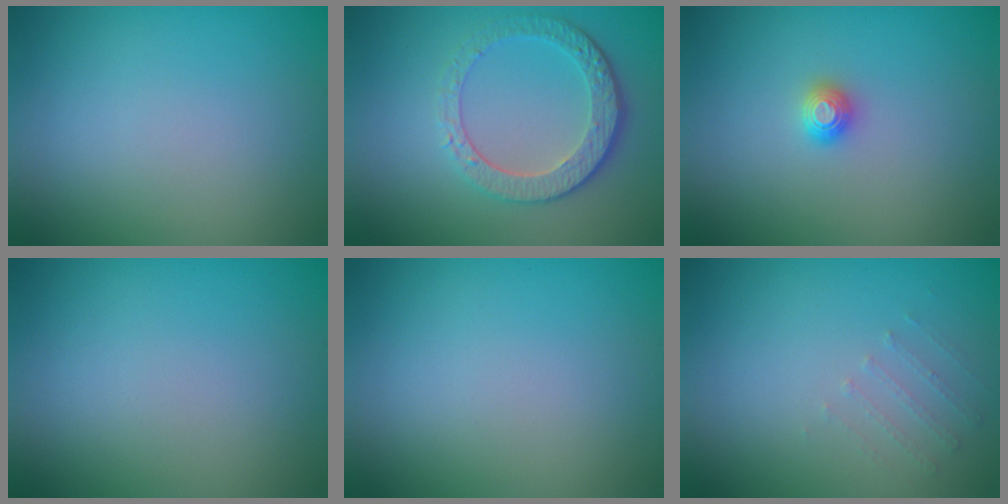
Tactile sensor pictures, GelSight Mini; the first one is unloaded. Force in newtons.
{"total": 4.5, "press": 3.2, "slide": 3.1}
{"total": 0.9, "press": 0.9, "slide": 0.0}
{"total": 0.0}
{"total": 0.0}
{"total": 0.6, "press": 0.5, "slide": 0.4}